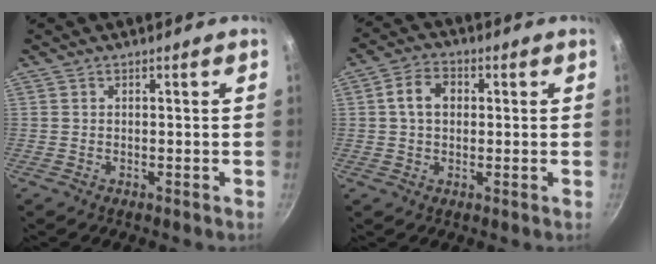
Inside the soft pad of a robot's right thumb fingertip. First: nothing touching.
{"total": 6.0, "force": [0.8, 4.5, 3.9], "torque": [-0.055, 0.012, 0.006]}